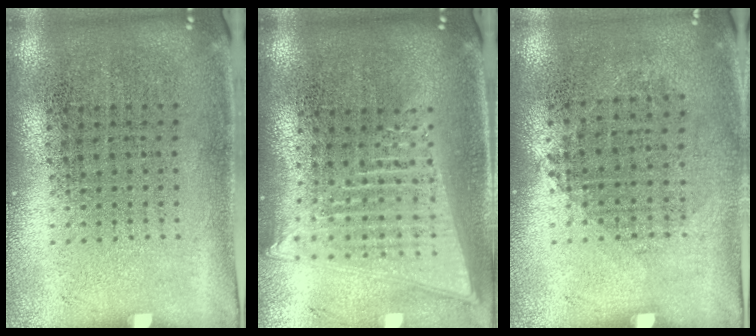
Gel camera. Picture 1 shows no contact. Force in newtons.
{"total": 2.1, "press": 1.8, "slide": 1.1}
{"total": 0.9, "press": 0.8, "slide": 0.4}